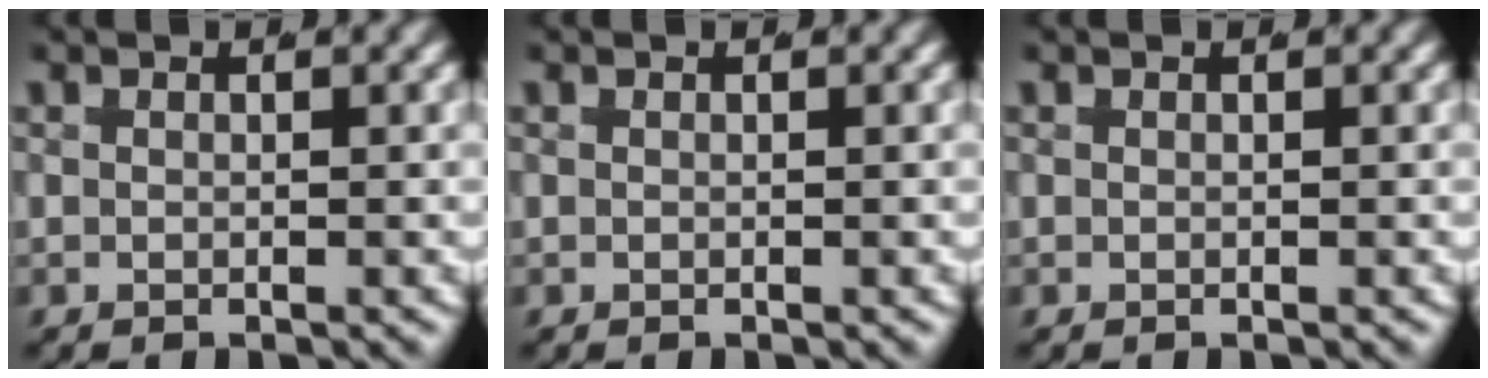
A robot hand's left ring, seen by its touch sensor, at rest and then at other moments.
{"total": 0.0}
{"total": 0.0}